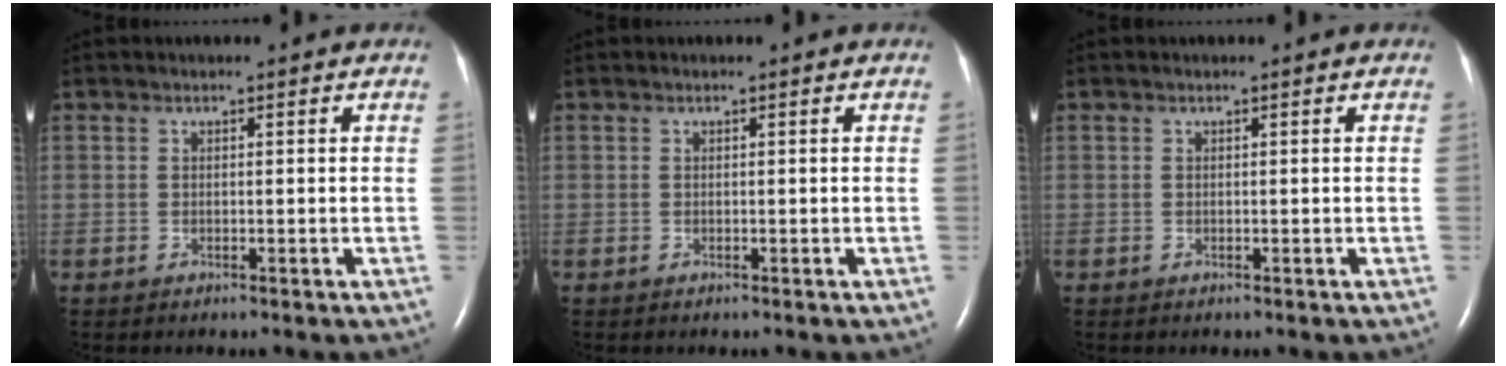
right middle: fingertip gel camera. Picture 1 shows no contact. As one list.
[{"total": 0.0}, {"total": 0.0}]